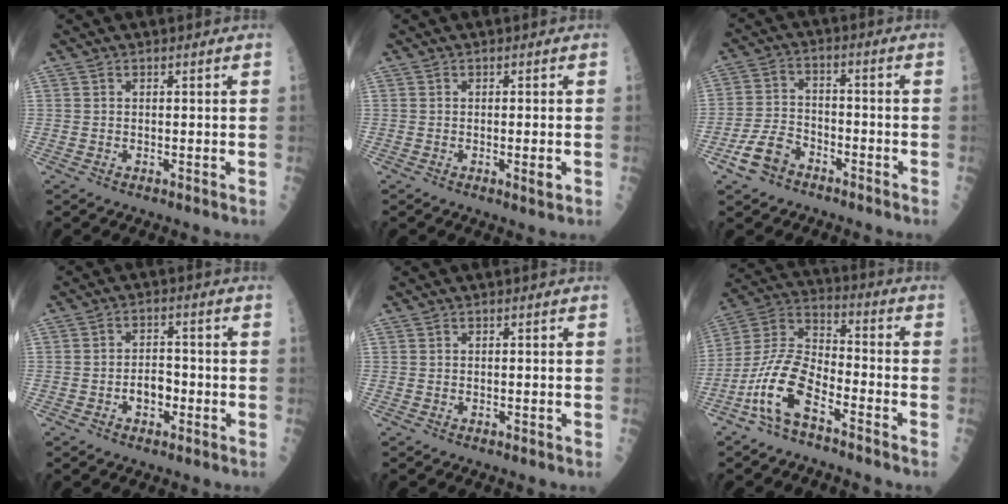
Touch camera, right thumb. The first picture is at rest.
{"total": 2.1, "force": [-0.5, 0.3, 2.0], "torque": [-0.030, -0.006, -0.008]}
{"total": 7.3, "force": [-4.5, 4.4, 3.7], "torque": [-0.071, 0.033, -0.084]}
{"total": 4.4, "force": [-1.6, 2.8, 2.9], "torque": [-0.028, 0.019, -0.027]}
{"total": 0.0}
{"total": 13.3, "force": [-7.0, 5.4, 10.0], "torque": [-0.207, 0.057, -0.140]}